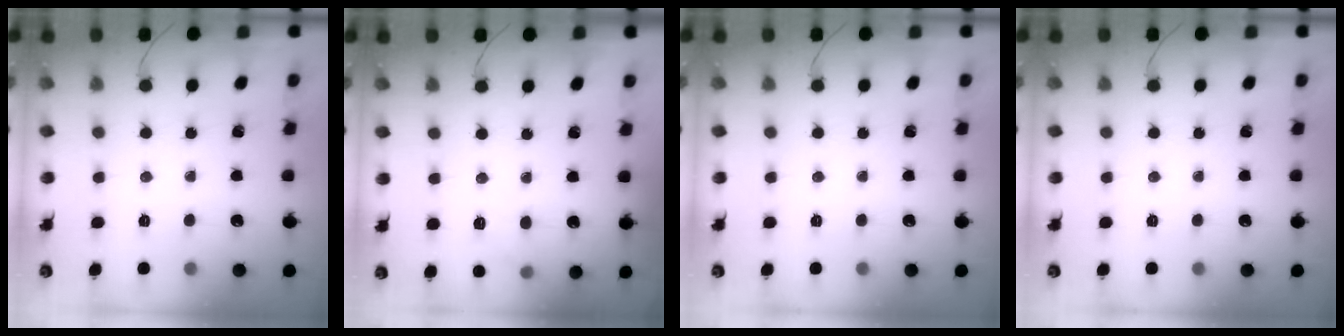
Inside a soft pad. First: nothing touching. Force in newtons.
{"total": 7.5, "press": 7.4, "slide": 1.6}
{"total": 0.0}
{"total": 0.0}